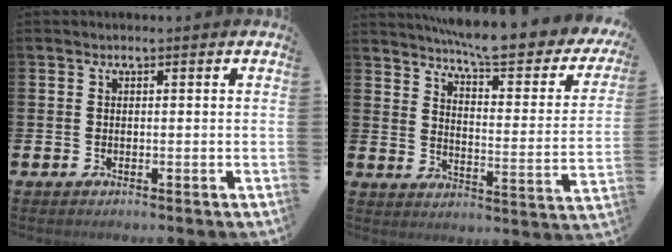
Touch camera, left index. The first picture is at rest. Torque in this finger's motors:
{"motor_torque": [0.94, -1.14, 0.77, 0.21]}